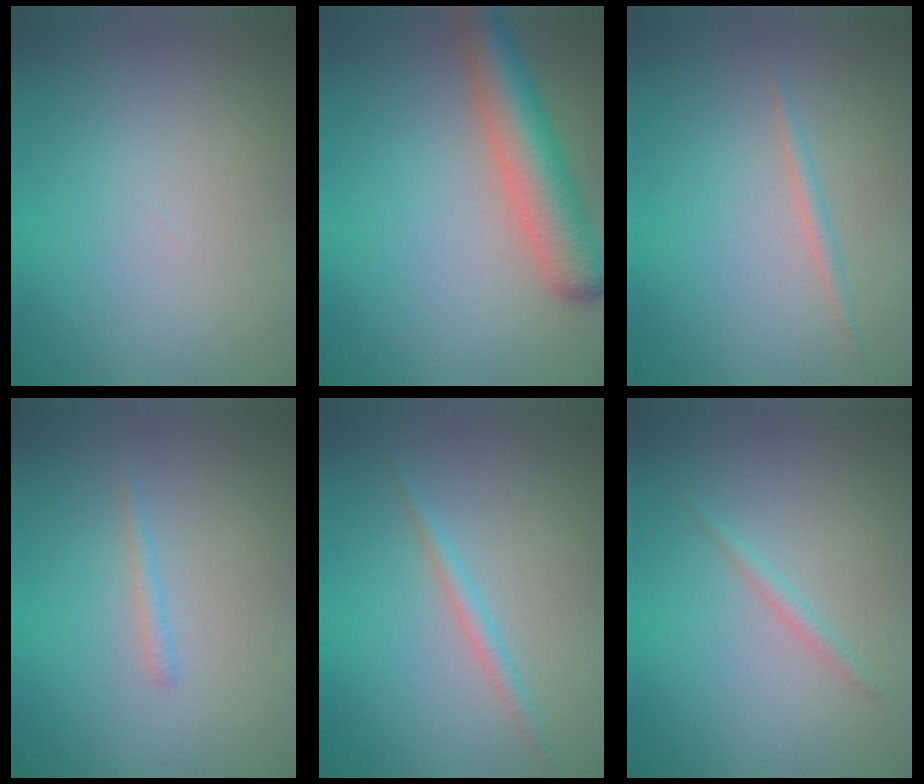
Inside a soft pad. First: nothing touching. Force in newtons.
{"total": 5.8, "press": 5.8, "slide": 0.2}
{"total": 1.0, "press": 1.0, "slide": 0.0}
{"total": 0.8, "press": 0.8, "slide": 0.1}
{"total": 1.4, "press": 1.4, "slide": 0.1}
{"total": 0.9, "press": 0.9, "slide": 0.1}